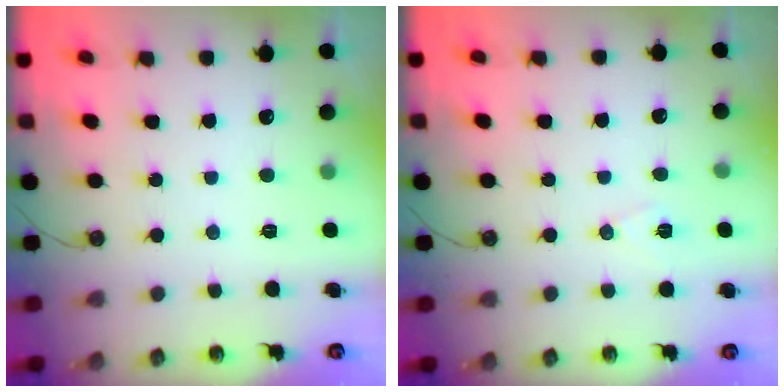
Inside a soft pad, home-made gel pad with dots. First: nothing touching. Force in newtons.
{"total": 7.1, "press": 5.5, "slide": 4.5}